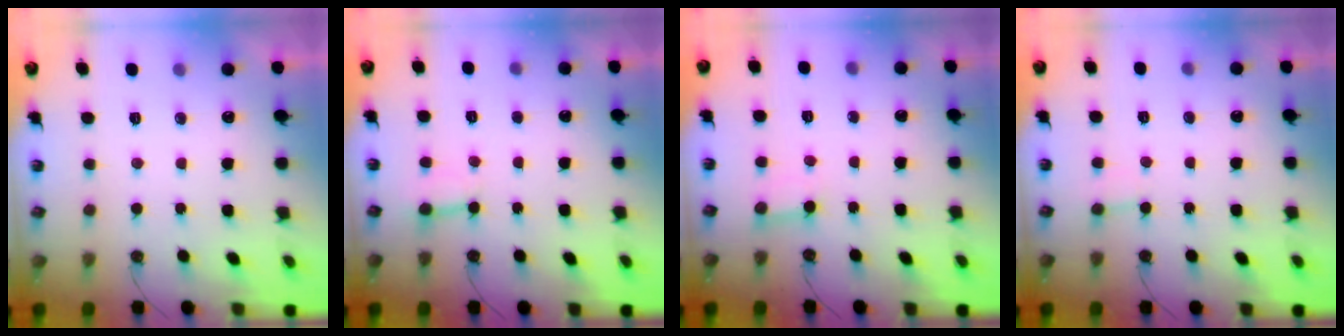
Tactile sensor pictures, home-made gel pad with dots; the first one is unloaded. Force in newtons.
{"total": 3.2, "press": 3.2, "slide": 0.6}
{"total": 2.7, "press": 2.7, "slide": 0.2}
{"total": 2.4, "press": 2.4, "slide": 0.3}